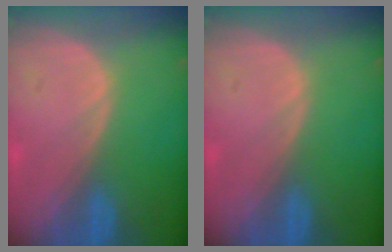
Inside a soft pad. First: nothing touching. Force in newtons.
{"total": 0.0}